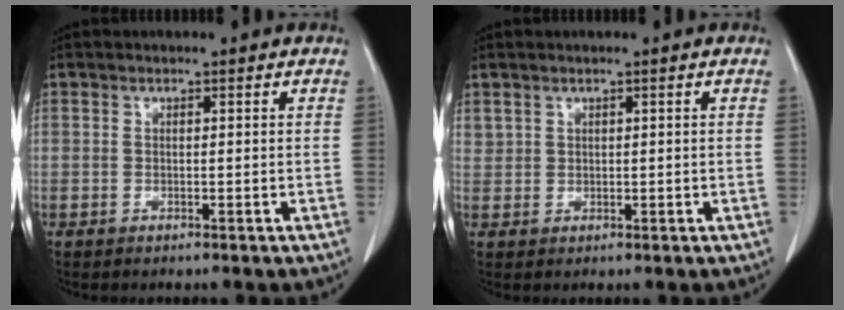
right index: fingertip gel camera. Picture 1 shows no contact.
{"total": 1.4, "force": [0.9, 1.0, 0.3], "torque": [-0.001, 0.006, 0.021]}